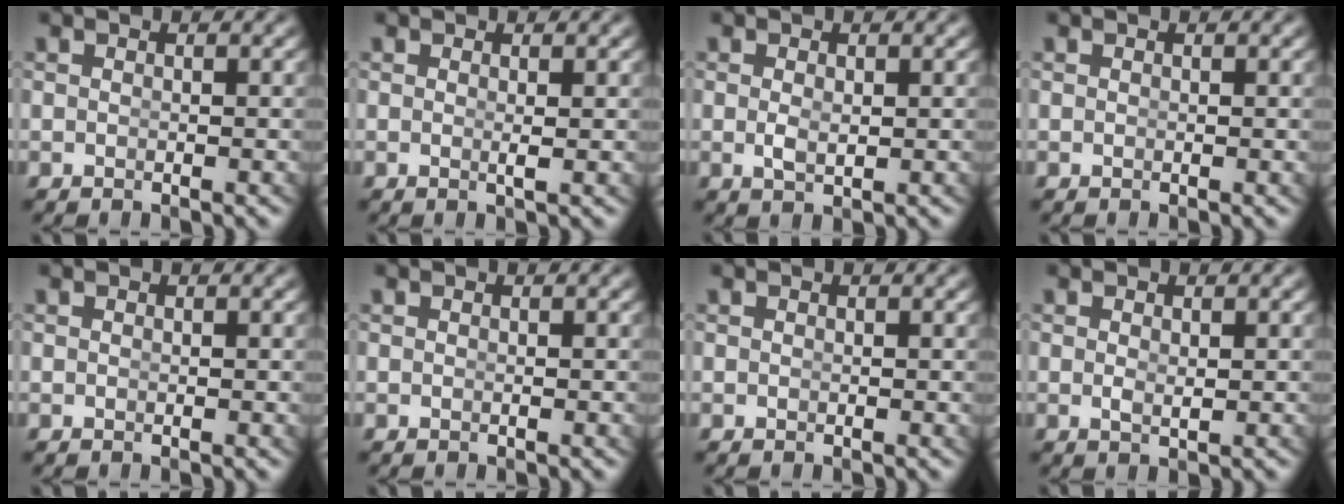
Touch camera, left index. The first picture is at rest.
{"total": 0.7, "force": [0.1, -0.4, 0.6], "torque": [-0.012, -0.008, 0.004]}
{"total": 1.1, "force": [-0.1, 0.2, 1.1], "torque": [-0.026, -0.018, 0.011]}
{"total": 0.0}
{"total": 0.0}
{"total": 0.0}
{"total": 0.0}
{"total": 0.8, "force": [0.0, -0.1, 0.8], "torque": [-0.018, -0.015, 0.012]}